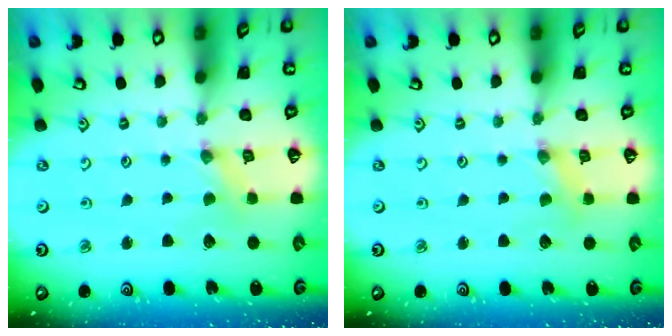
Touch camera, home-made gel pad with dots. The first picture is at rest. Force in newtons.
{"total": 1.6, "press": 1.6, "slide": 0.3}